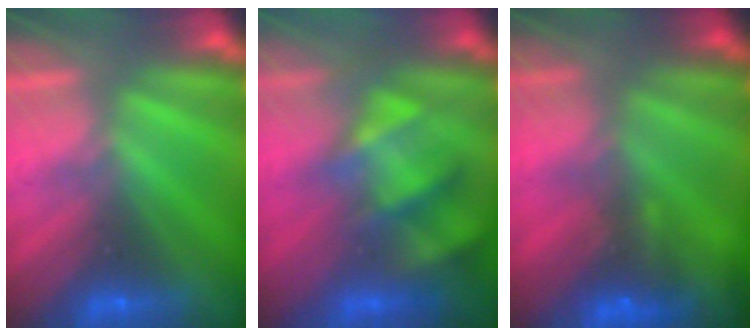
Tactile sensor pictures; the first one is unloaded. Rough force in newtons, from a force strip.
{"total": 4.8}
{"total": 5.9}